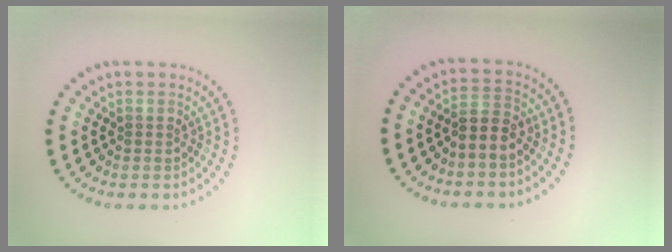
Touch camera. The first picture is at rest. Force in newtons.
{"total": 2.4, "press": 2.2, "slide": 1.0}